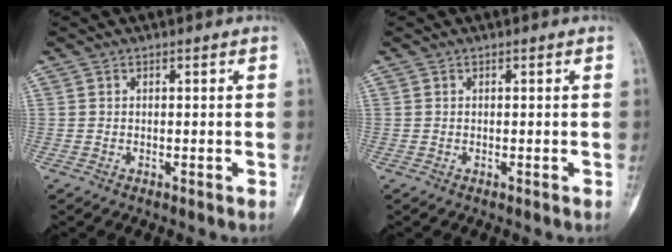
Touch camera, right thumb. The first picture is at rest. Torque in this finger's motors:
{"motor_torque": [0.57, 0.57, 0.00, 0.00, 0.00]}